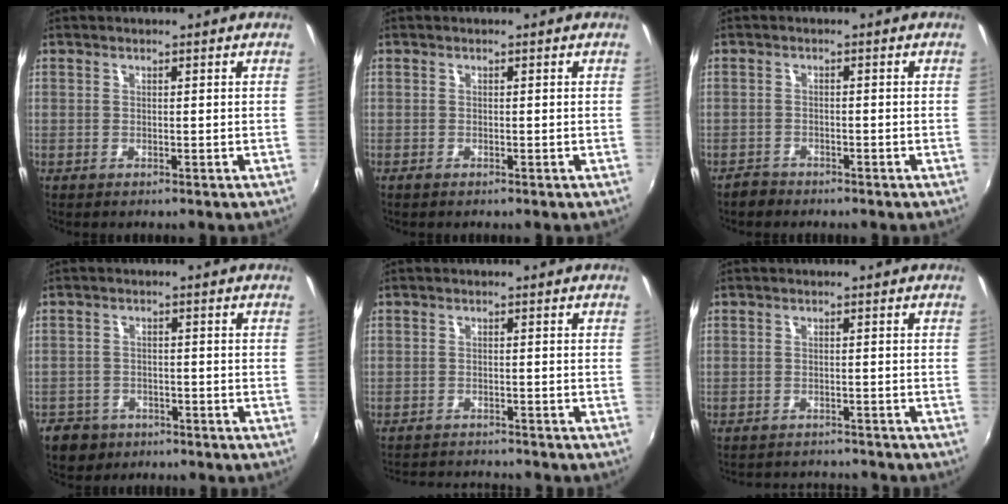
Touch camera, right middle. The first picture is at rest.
{"total": 0.6, "force": [-0.5, 0.3, 0.1], "torque": [-0.003, -0.003, -0.011]}
{"total": 2.1, "force": [-1.9, 0.9, 0.0], "torque": [-0.008, 0.002, -0.037]}
{"total": 6.5, "force": [-4.2, 4.7, 1.7], "torque": [-0.056, 0.007, -0.063]}
{"total": 7.7, "force": [-7.3, 1.1, 1.9], "torque": [-0.056, -0.005, -0.112]}
{"total": 7.1, "force": [-6.7, 1.7, 1.6], "torque": [-0.047, -0.002, -0.091]}